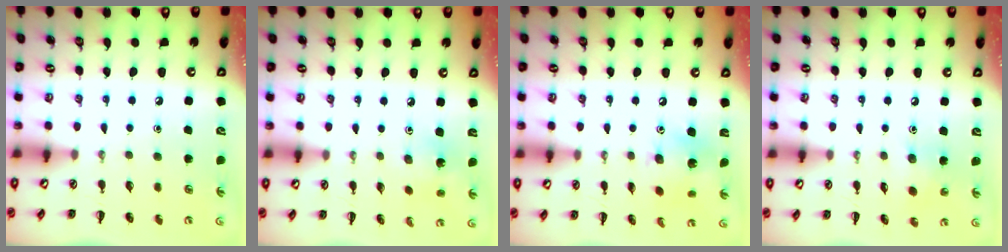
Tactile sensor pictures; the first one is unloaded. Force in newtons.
{"total": 2.2, "press": 2.2, "slide": 0.4}
{"total": 7.3, "press": 7.3, "slide": 0.4}
{"total": 6.3, "press": 6.1, "slide": 1.5}